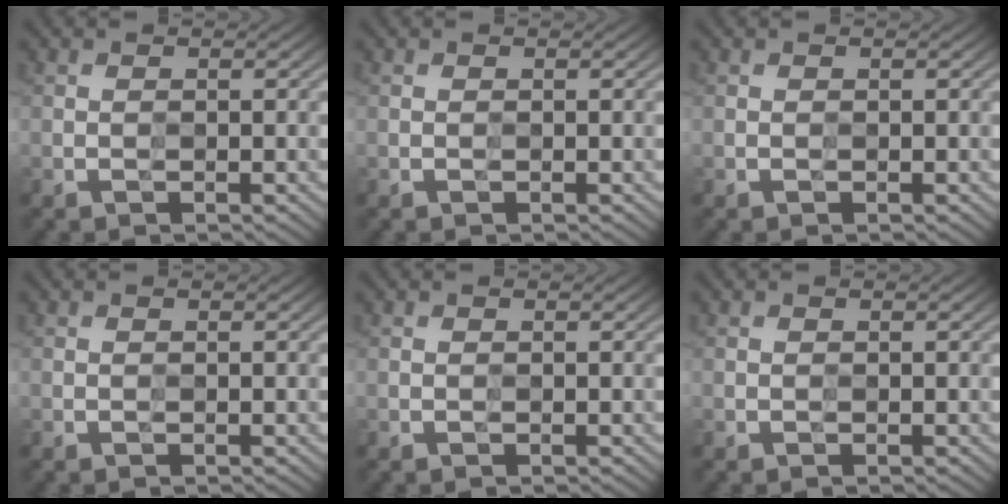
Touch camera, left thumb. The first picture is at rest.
{"total": 0.0}
{"total": 0.0}
{"total": 0.0}
{"total": 0.0}
{"total": 0.0}